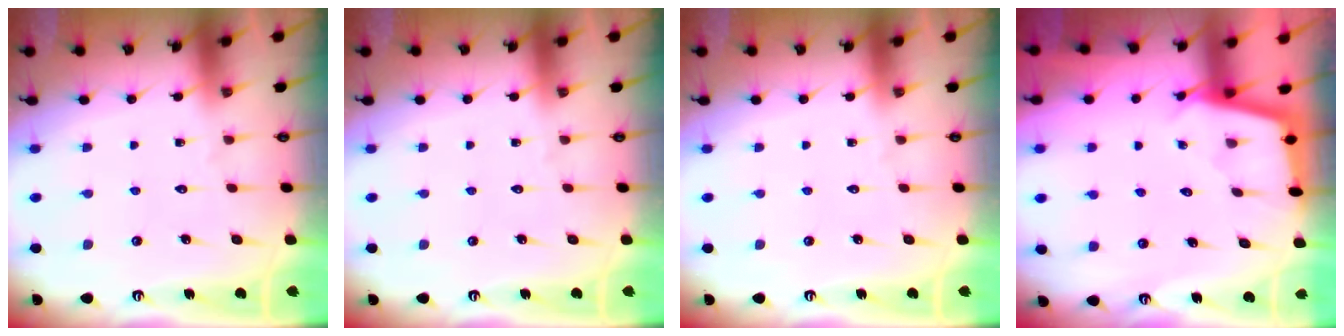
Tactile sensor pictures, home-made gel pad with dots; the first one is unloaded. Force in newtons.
{"total": 0.0}
{"total": 0.0}
{"total": 2.5, "press": 2.4, "slide": 0.3}